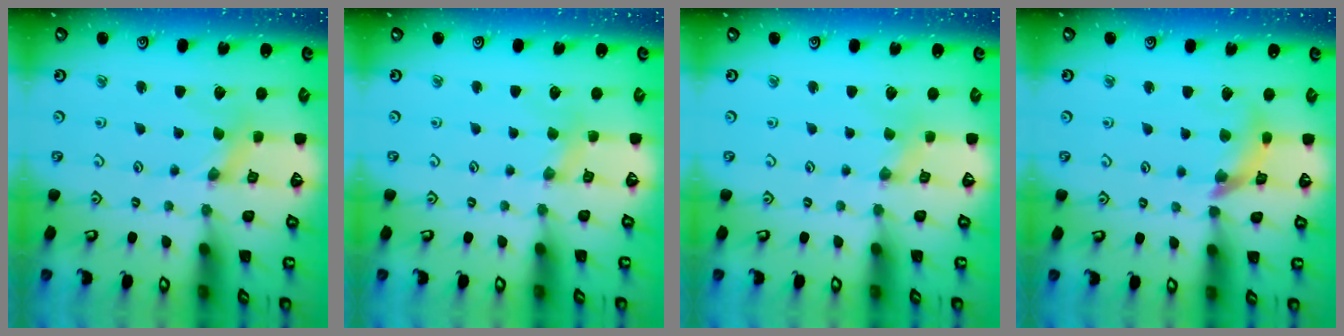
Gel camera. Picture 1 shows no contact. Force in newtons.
{"total": 2.9, "press": 2.9, "slide": 0.5}
{"total": 0.7, "press": 0.7, "slide": 0.2}
{"total": 9.4, "press": 9.3, "slide": 1.2}